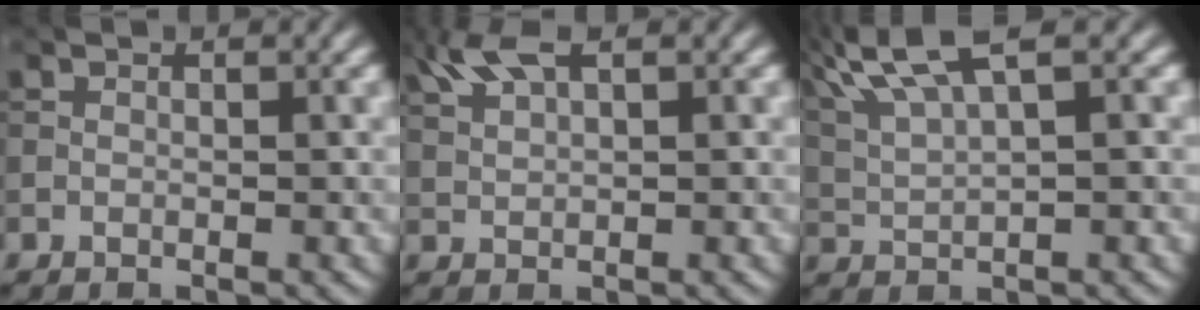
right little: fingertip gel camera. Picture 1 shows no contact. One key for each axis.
{"total": 3.8, "fx": 2.3, "fy": 1.3, "fz": 2.8, "tx": -0.068, "ty": 0.013, "tz": 0.048}
{"total": 6.3, "fx": 3.7, "fy": 1.5, "fz": 4.9, "tx": -0.103, "ty": 0.019, "tz": 0.076}